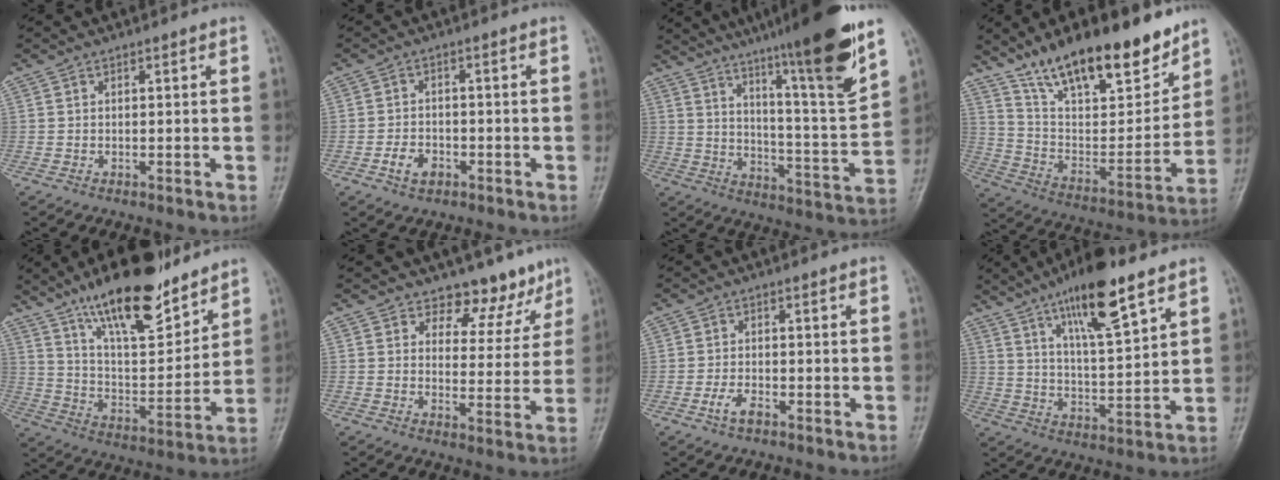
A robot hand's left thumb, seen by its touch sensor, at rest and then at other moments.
{"total": 4.2, "force": [-1.9, 2.8, 2.4], "torque": [-0.036, 0.014, -0.033]}
{"total": 22.7, "force": [15.5, 1.2, 16.5], "torque": [-0.227, -0.065, 0.239]}
{"total": 23.8, "force": [17.0, 8.5, 14.4], "torque": [-0.187, -0.071, 0.289]}
{"total": 20.0, "force": [14.2, 6.8, 12.4], "torque": [-0.165, -0.075, 0.245]}
{"total": 8.8, "force": [7.1, 5.0, 1.7], "torque": [0.018, -0.049, 0.087]}
{"total": 3.2, "force": [-1.7, 1.5, 2.2], "torque": [-0.046, 0.011, -0.033]}
{"total": 15.7, "force": [9.5, 3.7, 12.0], "torque": [-0.189, -0.042, 0.166]}